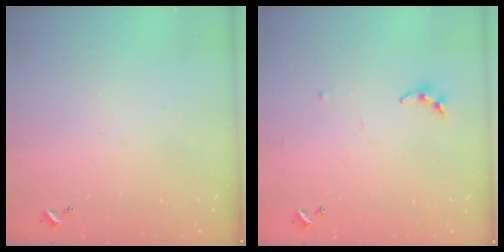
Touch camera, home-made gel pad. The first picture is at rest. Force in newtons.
{"total": 6.0, "press": 6.0, "slide": 0.4}